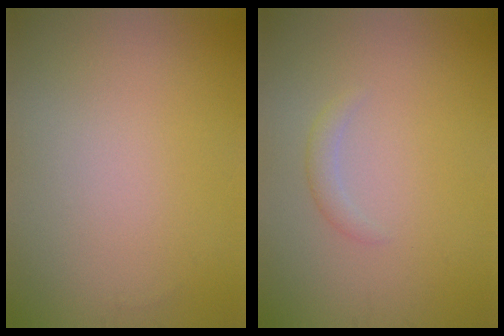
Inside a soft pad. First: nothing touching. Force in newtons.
{"total": 1.1, "press": 1.1, "slide": 0.1}